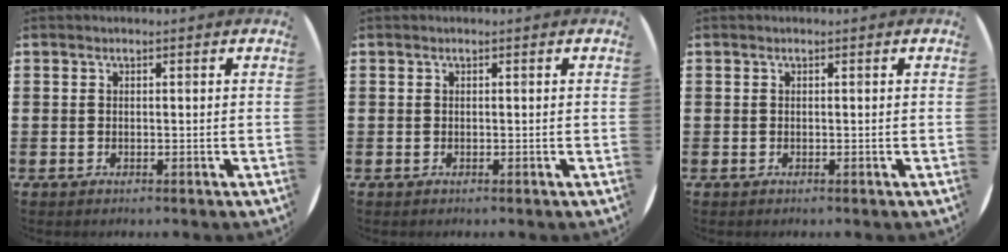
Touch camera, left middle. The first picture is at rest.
{"total": 0.0}
{"total": 0.0}